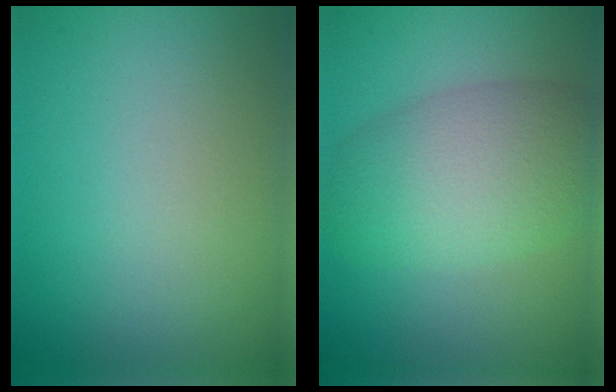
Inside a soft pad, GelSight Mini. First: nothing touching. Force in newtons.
{"total": 7.0, "press": 7.0, "slide": 0.2}